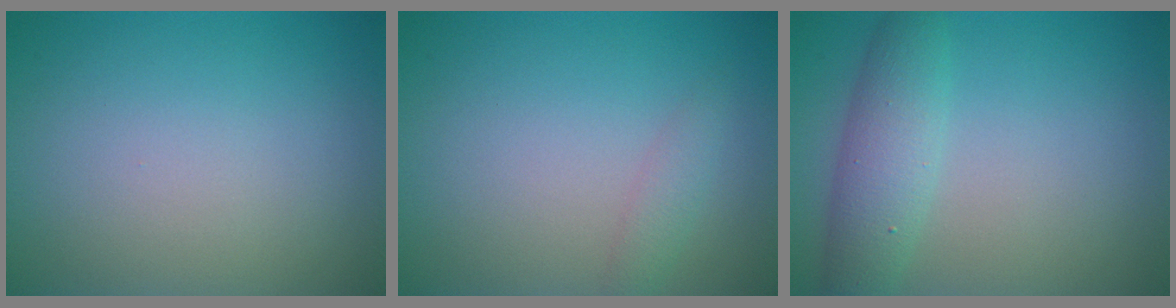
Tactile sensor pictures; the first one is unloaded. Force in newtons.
{"total": 1.3, "press": 1.3, "slide": 0.0}
{"total": 3.8, "press": 3.8, "slide": 0.1}